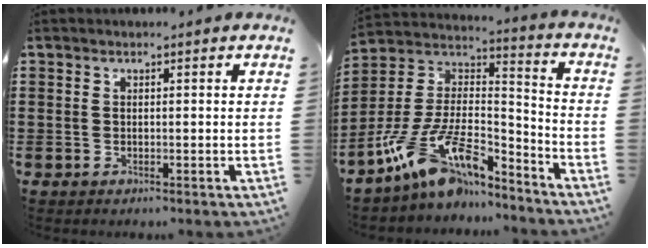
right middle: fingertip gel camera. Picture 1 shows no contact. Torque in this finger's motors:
{"motor_torque": [1.65, -0.49, 0.57, 0.21]}